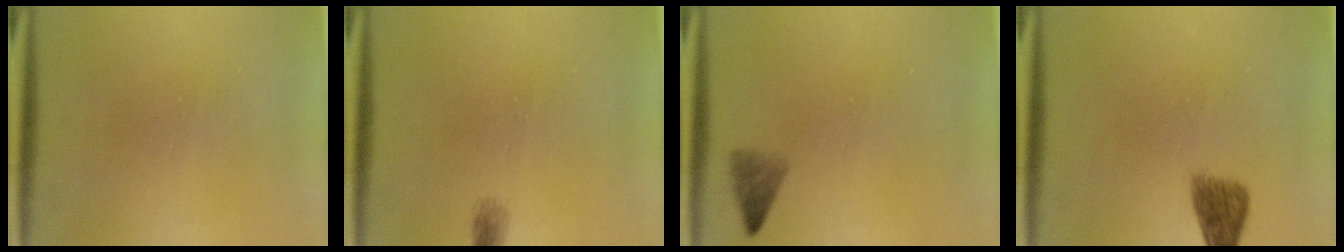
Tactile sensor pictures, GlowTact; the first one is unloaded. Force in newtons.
{"total": 0.6}
{"total": 1.0}
{"total": 2.7}